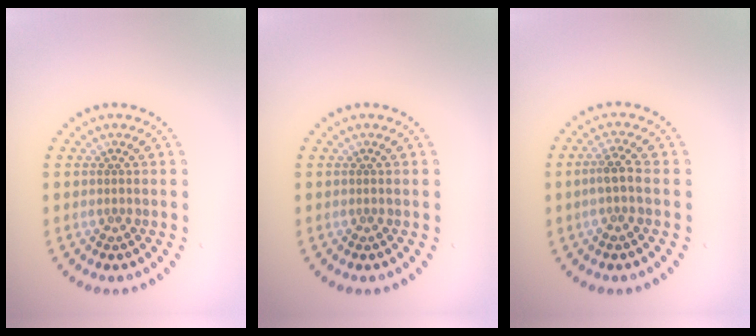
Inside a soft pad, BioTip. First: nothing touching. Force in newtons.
{"total": 0.0}
{"total": 2.0, "press": 1.7, "slide": 1.1}